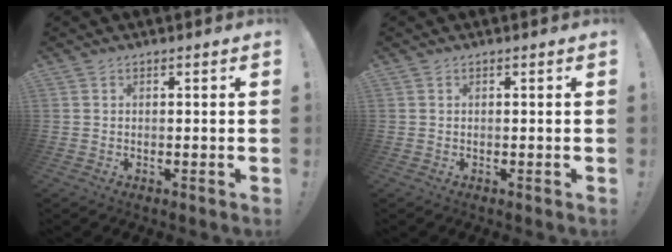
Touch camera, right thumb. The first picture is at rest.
{"total": 0.0}